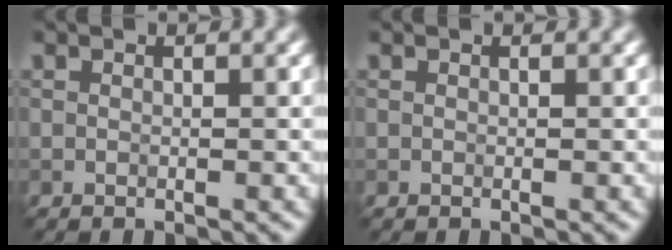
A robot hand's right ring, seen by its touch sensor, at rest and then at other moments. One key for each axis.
{"total": 0.0}